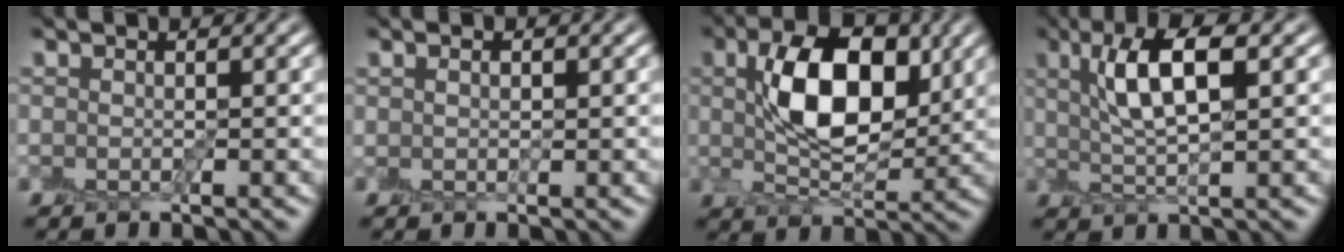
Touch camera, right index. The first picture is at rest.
{"total": 0.7, "force": [0.5, 0.3, 0.4], "torque": [-0.012, 0.003, 0.012]}
{"total": 7.9, "force": [1.8, 4.0, 6.6], "torque": [-0.117, 0.007, 0.032]}
{"total": 5.6, "force": [1.9, 1.4, 5.0], "torque": [-0.095, 0.008, 0.033]}